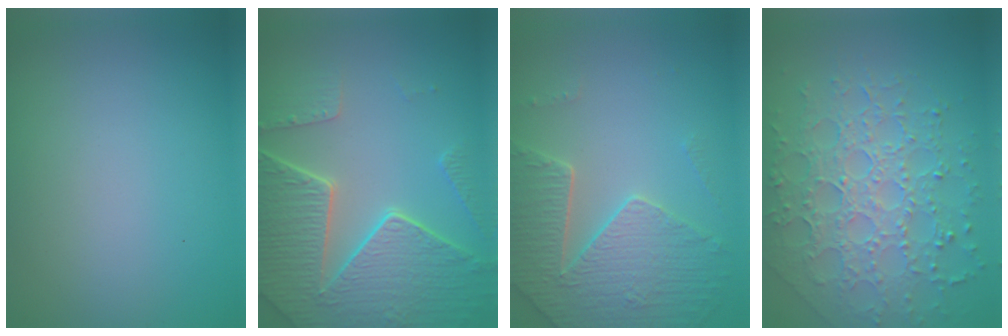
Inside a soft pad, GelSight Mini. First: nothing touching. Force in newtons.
{"total": 8.2, "press": 6.1, "slide": 5.6}
{"total": 5.2, "press": 4.7, "slide": 2.3}
{"total": 7.5, "press": 5.4, "slide": 5.3}